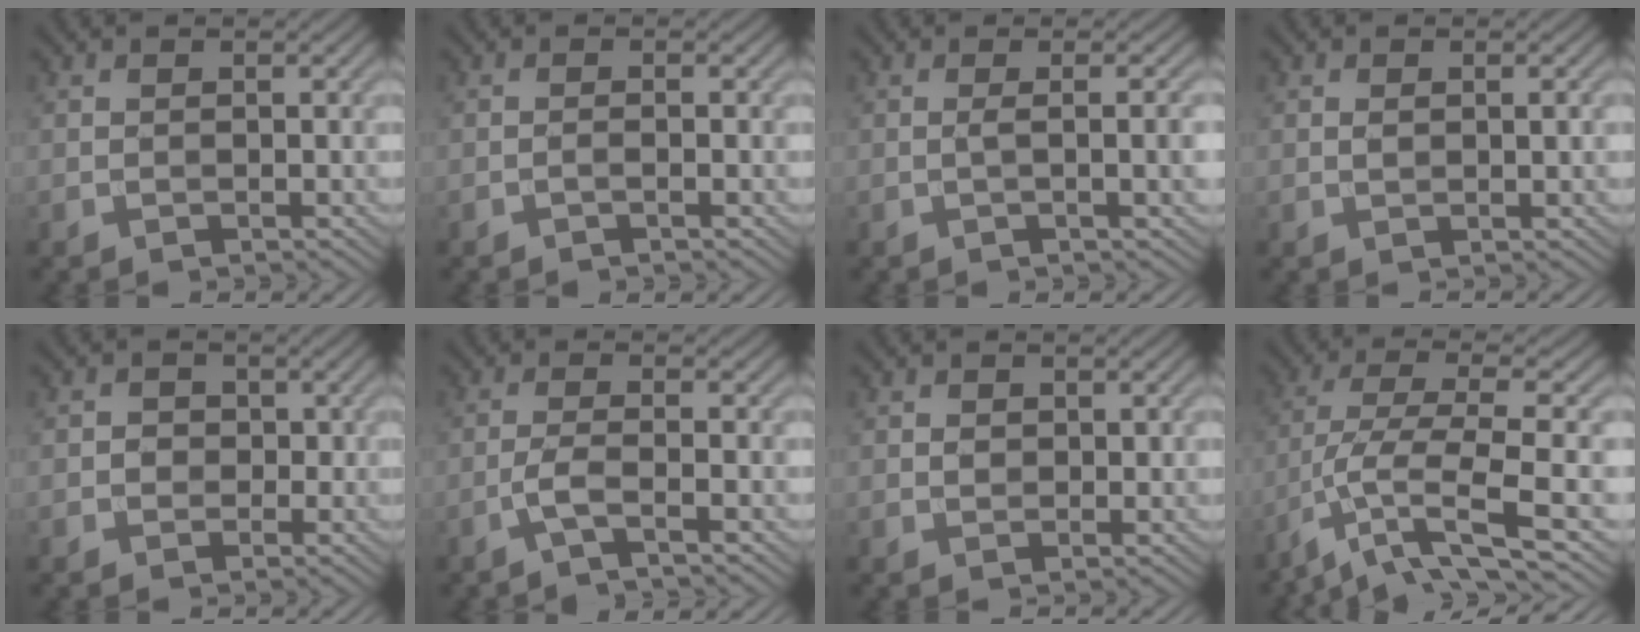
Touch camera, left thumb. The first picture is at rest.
{"total": 0.8, "force": [-0.5, 0.0, 0.7], "torque": [-0.012, 0.002, -0.011]}
{"total": 3.7, "force": [-0.1, 0.7, 3.6], "torque": [-0.051, 0.005, -0.006]}
{"total": 1.8, "force": [0.2, 0.7, 1.6], "torque": [-0.031, 0.000, 0.004]}
{"total": 2.3, "force": [-0.1, 2.2, 0.7], "torque": [-0.001, -0.002, -0.013]}
{"total": 2.7, "force": [-1.4, 0.3, 2.3], "torque": [-0.048, 0.009, -0.041]}
{"total": 1.8, "force": [0.3, 1.3, 1.1], "torque": [-0.023, -0.004, 0.005]}
{"total": 10.4, "force": [-4.9, 2.4, 8.8], "torque": [-0.175, 0.000, -0.087]}